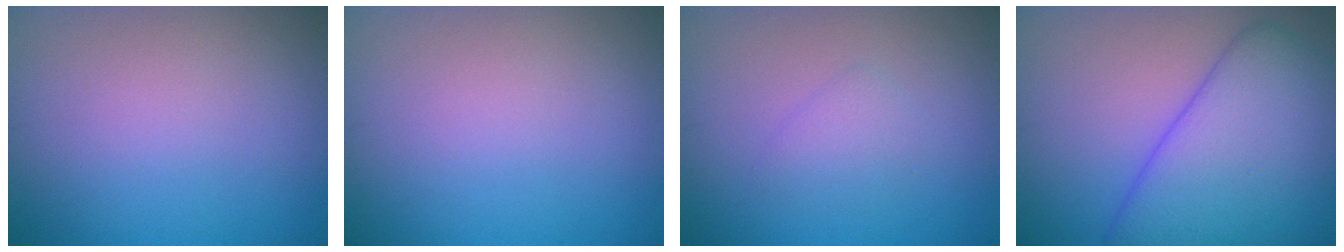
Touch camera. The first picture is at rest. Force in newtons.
{"total": 0.0}
{"total": 1.5, "press": 1.5, "slide": 0.1}
{"total": 10.4, "press": 10.4, "slide": 0.2}